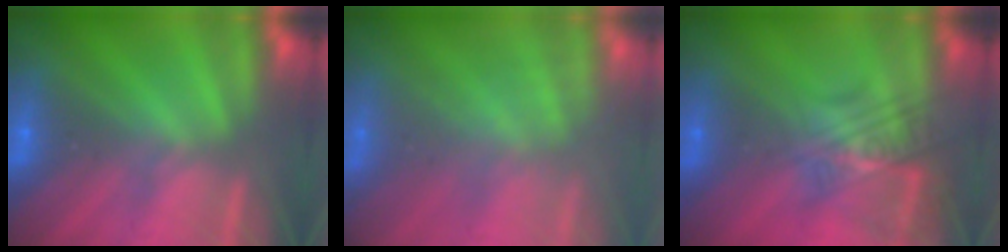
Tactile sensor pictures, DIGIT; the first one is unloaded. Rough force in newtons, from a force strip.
{"total": 2.8}
{"total": 2.4}